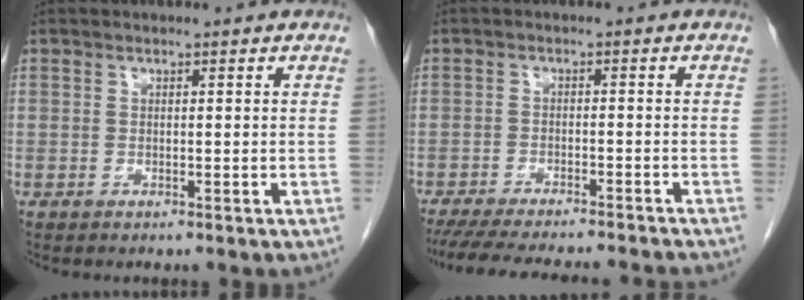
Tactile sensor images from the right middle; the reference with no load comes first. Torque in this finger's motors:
{"motor_torque": [0.27, -0.26, 0.06, 0.04]}